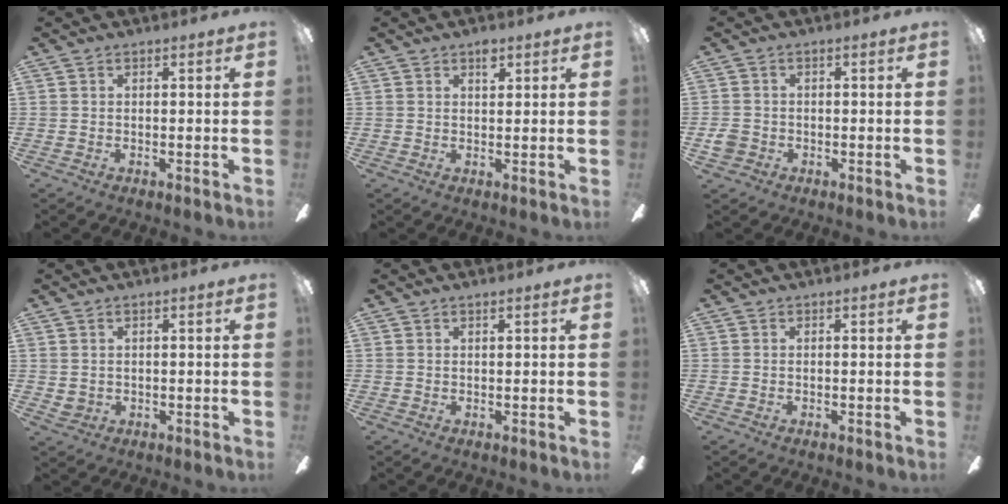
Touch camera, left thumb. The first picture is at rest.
{"total": 3.0, "force": [1.9, 1.4, 1.8], "torque": [-0.014, -0.006, 0.029]}
{"total": 2.9, "force": [-0.9, 2.5, 1.2], "torque": [-0.017, 0.007, -0.017]}
{"total": 1.7, "force": [0.8, 1.3, 0.7], "torque": [-0.015, 0.002, 0.013]}
{"total": 0.6, "force": [0.5, 0.1, 0.4], "torque": [-0.008, 0.000, 0.008]}
{"total": 0.0}